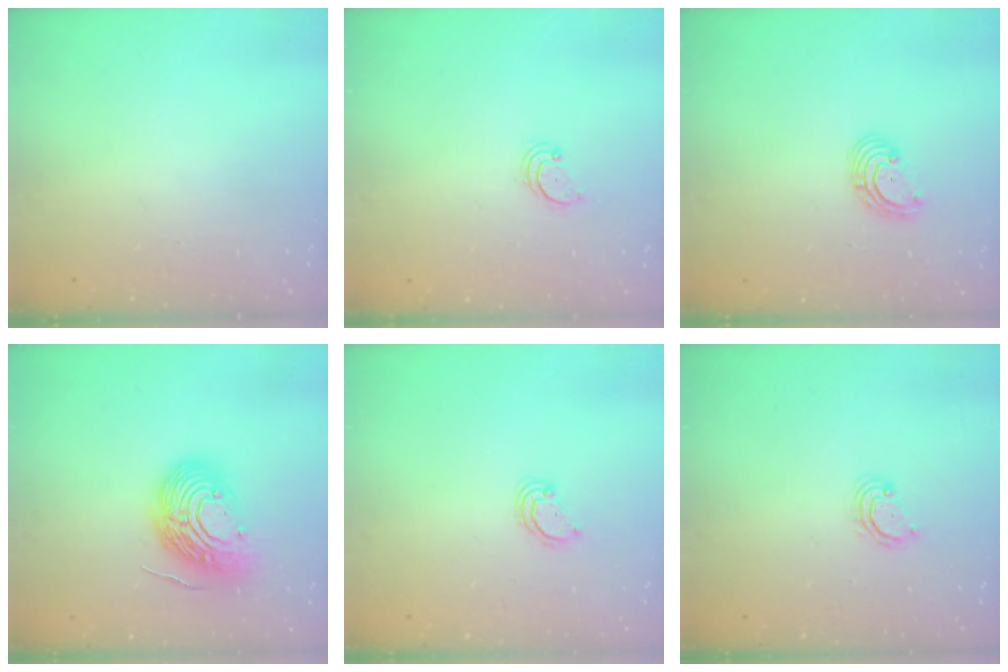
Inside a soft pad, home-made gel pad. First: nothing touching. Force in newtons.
{"total": 2.2, "press": 2.2, "slide": 0.2}
{"total": 2.8, "press": 2.8, "slide": 0.2}
{"total": 15.3, "press": 15.1, "slide": 2.2}
{"total": 3.4, "press": 3.4, "slide": 0.3}
{"total": 3.4, "press": 3.4, "slide": 0.3}